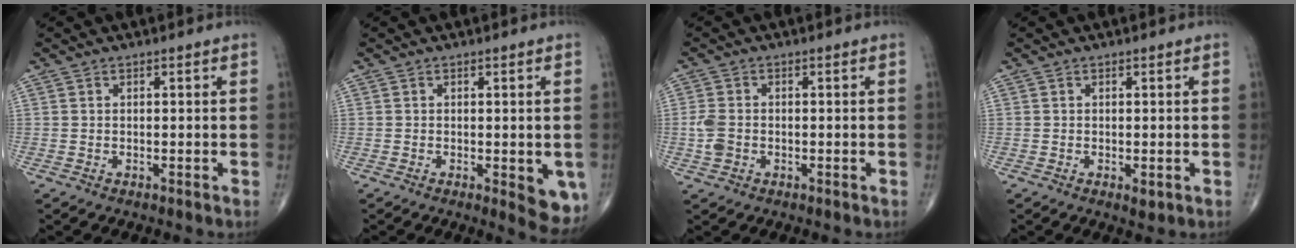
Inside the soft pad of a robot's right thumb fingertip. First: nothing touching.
{"total": 6.0, "force": [-1.5, 2.3, 5.4], "torque": [-0.048, -0.011, -0.017]}
{"total": 3.7, "force": [-0.8, 2.6, 2.5], "torque": [-0.060, 0.007, -0.016]}
{"total": 1.3, "force": [-0.3, 0.7, 1.1], "torque": [-0.013, -0.002, -0.002]}